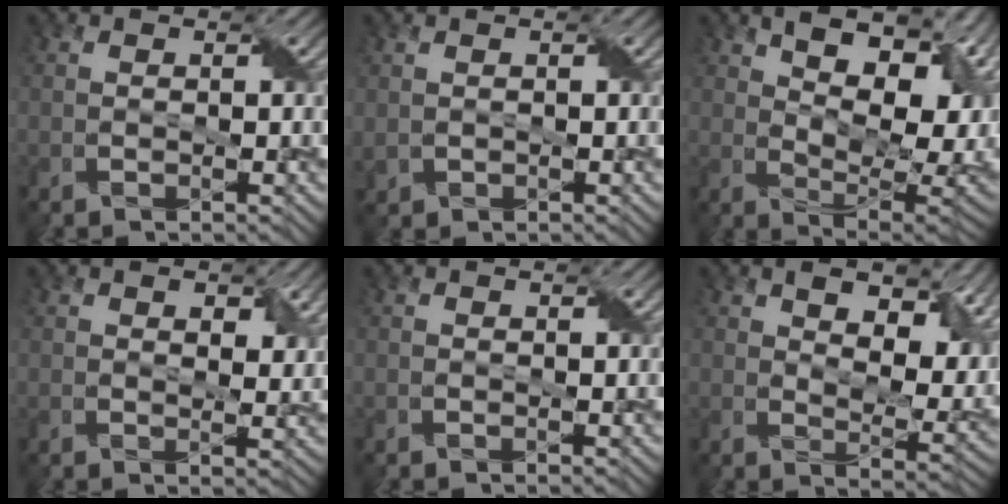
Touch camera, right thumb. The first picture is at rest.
{"total": 1.0, "force": [0.3, 0.8, 0.5], "torque": [-0.018, 0.000, 0.010]}
{"total": 17.3, "force": [6.8, 8.0, 13.8], "torque": [-0.206, 0.034, 0.110]}
{"total": 3.6, "force": [1.9, 1.8, 2.5], "torque": [-0.043, -0.004, 0.033]}
{"total": 0.0}
{"total": 11.3, "force": [5.2, 5.8, 8.2], "torque": [-0.135, -0.007, 0.086]}